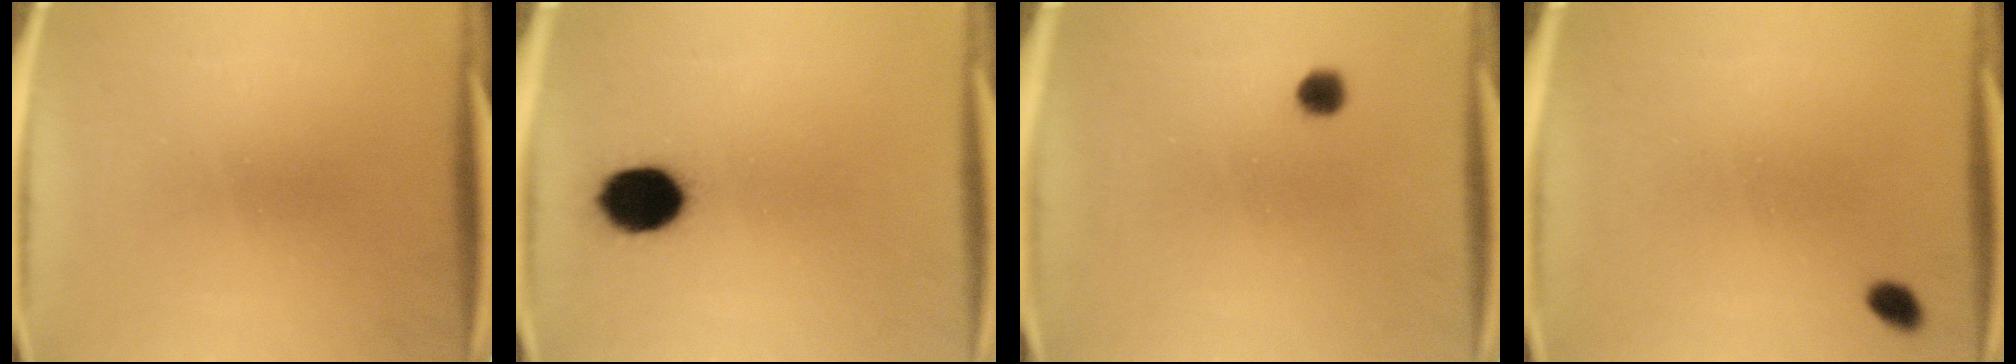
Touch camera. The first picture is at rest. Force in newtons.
{"total": 9.8}
{"total": 2.2}
{"total": 1.9}